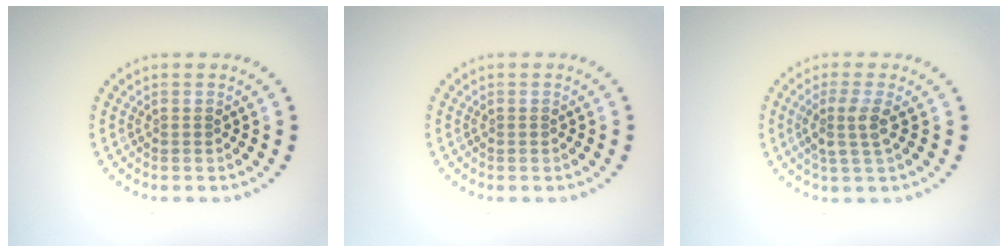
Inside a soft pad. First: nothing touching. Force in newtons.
{"total": 0.0}
{"total": 2.2, "press": 1.8, "slide": 1.3}